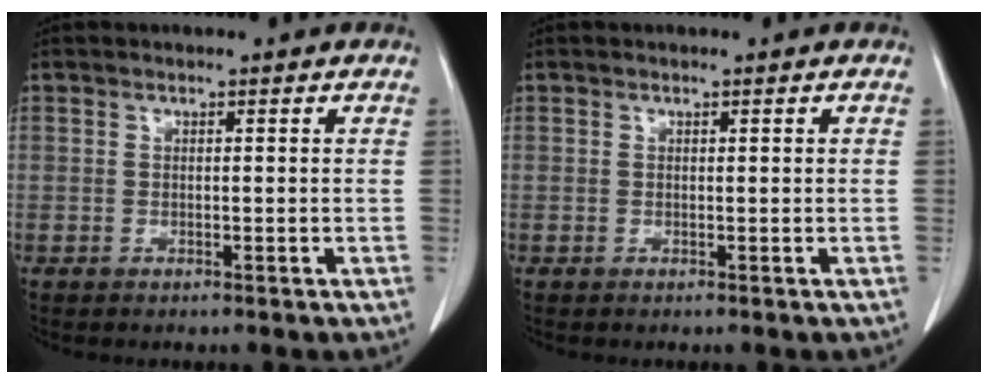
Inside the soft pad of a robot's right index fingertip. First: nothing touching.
{"total": 0.0}